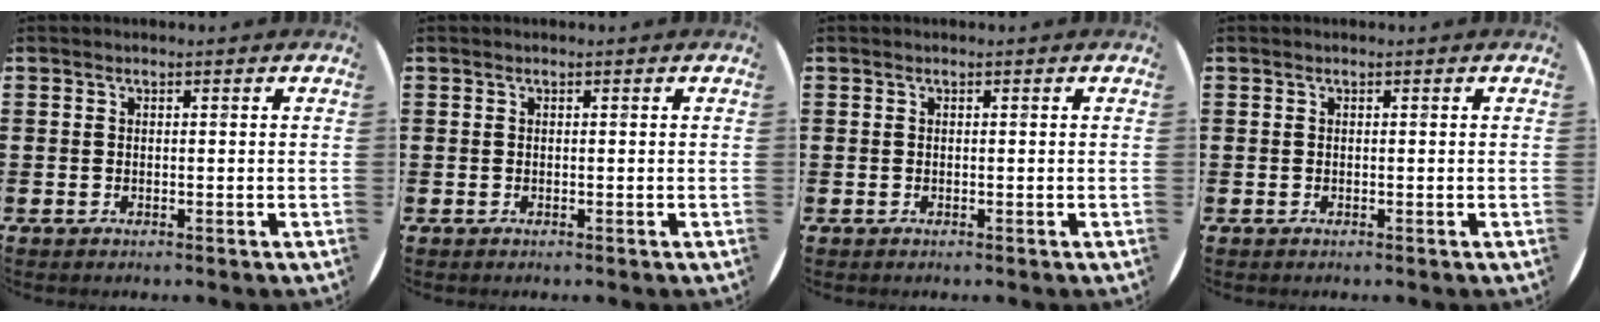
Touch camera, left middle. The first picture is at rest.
{"total": 0.0}
{"total": 0.0}
{"total": 0.0}